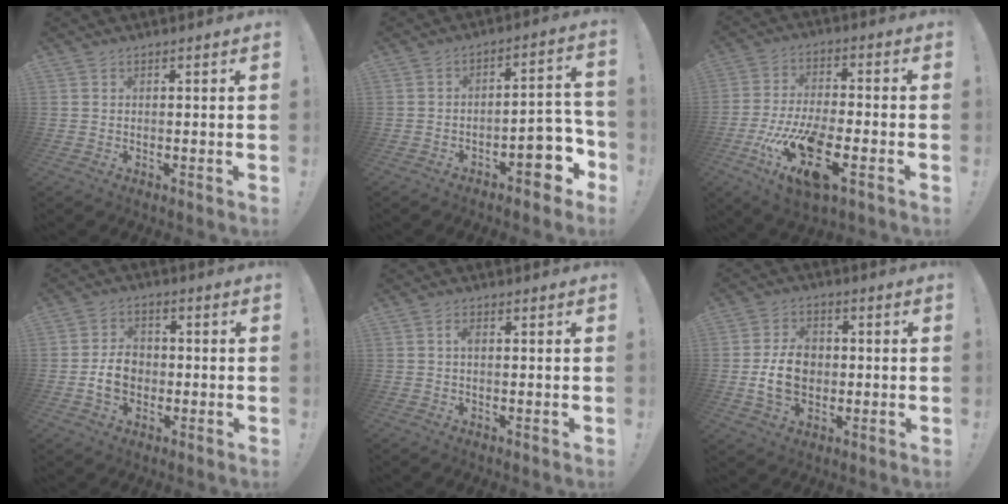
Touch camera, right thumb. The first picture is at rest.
{"total": 9.9, "force": [-4.8, 4.4, 7.4], "torque": [-0.064, 0.020, -0.082]}
{"total": 18.0, "force": [-7.6, 7.2, 14.7], "torque": [-0.283, 0.026, -0.119]}
{"total": 8.2, "force": [-1.5, 6.5, 4.7], "torque": [-0.081, 0.011, -0.028]}
{"total": 1.4, "force": [-0.1, 0.8, 1.1], "torque": [-0.024, 0.008, -0.003]}
{"total": 11.2, "force": [-0.7, 8.6, 7.2], "torque": [-0.140, 0.009, -0.013]}